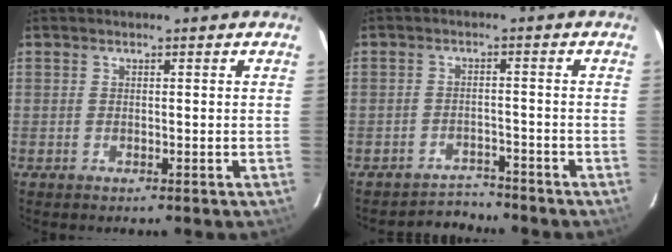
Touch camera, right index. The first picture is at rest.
{"total": 4.0, "force": [-3.8, 0.7, -1.1], "torque": [0.014, 0.012, -0.061]}